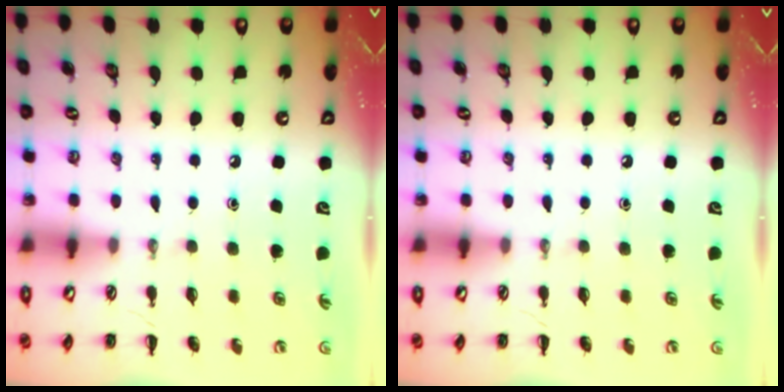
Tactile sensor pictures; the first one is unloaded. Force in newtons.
{"total": 0.0}